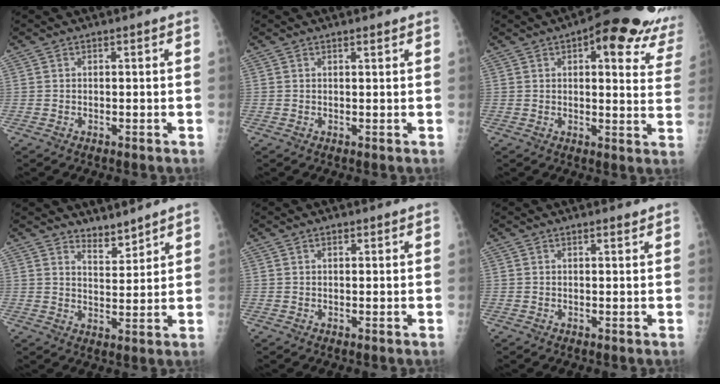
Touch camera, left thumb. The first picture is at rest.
{"total": 0.7, "force": [0.6, 0.1, 0.4], "torque": [-0.006, -0.004, 0.010]}
{"total": 19.0, "force": [11.1, 6.8, 13.8], "torque": [-0.128, -0.019, 0.114]}
{"total": 4.3, "force": [4.0, 1.2, 0.8], "torque": [0.002, -0.039, 0.073]}
{"total": 0.9, "force": [0.6, 0.5, 0.5], "torque": [-0.004, -0.002, 0.007]}
{"total": 1.0, "force": [0.9, 0.2, 0.5], "torque": [-0.006, -0.005, 0.013]}